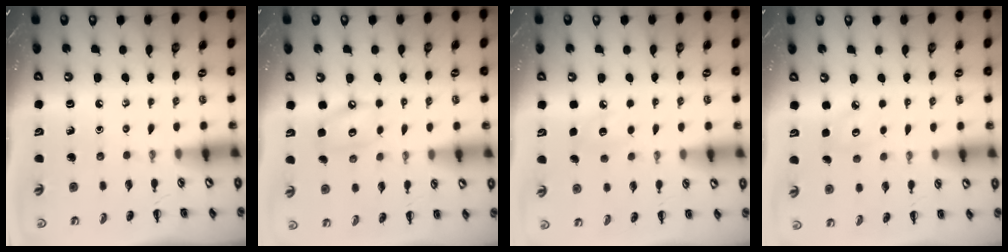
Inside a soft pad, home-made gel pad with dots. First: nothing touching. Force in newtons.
{"total": 7.6, "press": 7.5, "slide": 0.9}
{"total": 6.8, "press": 6.5, "slide": 1.9}
{"total": 3.4, "press": 3.3, "slide": 0.7}